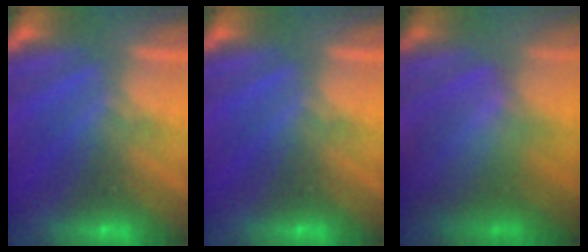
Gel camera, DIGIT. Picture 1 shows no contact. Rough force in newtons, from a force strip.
{"total": 0.0}
{"total": 3.8}